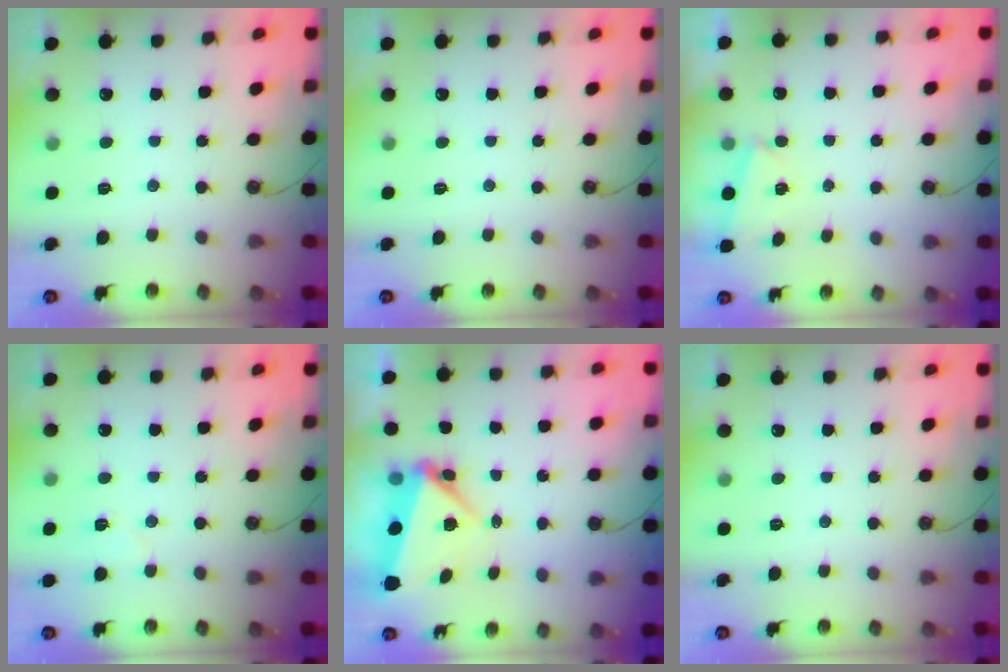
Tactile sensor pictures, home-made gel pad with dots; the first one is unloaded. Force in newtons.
{"total": 0.0}
{"total": 2.0, "press": 0.9, "slide": 1.8}
{"total": 4.3, "press": 4.3, "slide": 0.4}
{"total": 6.0, "press": 5.7, "slide": 1.8}
{"total": 0.0}